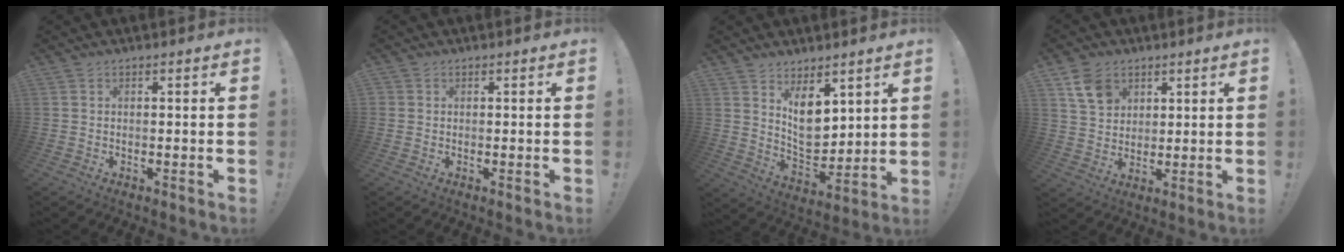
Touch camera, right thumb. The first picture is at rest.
{"total": 0.5, "force": [0.1, 0.5, 0.0], "torque": [-0.001, 0.000, 0.002]}
{"total": 10.8, "force": [5.6, 7.0, 6.0], "torque": [-0.083, -0.046, 0.110]}
{"total": 9.2, "force": [5.1, 6.8, 3.6], "torque": [-0.047, -0.028, 0.101]}